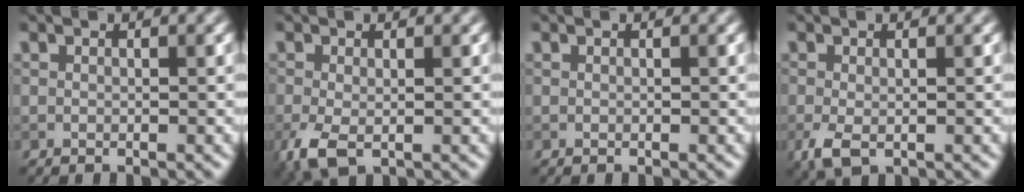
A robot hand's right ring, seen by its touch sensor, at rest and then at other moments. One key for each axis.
{"total": 3.2, "fx": -1.2, "fy": 1.5, "fz": 2.5, "tx": -0.064, "ty": -0.009, "tz": -0.023}
{"total": 0.0}
{"total": 2.4, "fx": -0.8, "fy": 1.2, "fz": 1.9, "tx": -0.045, "ty": -0.009, "tz": -0.016}